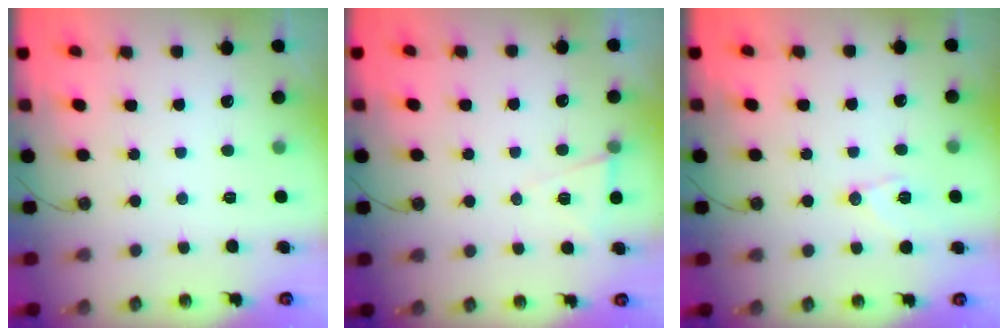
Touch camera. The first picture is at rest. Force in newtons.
{"total": 6.0, "press": 3.9, "slide": 4.6}
{"total": 8.1, "press": 8.0, "slide": 0.9}